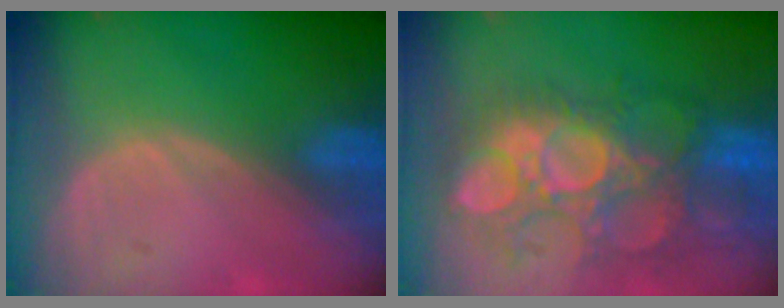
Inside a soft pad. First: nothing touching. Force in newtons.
{"total": 11.7, "press": 11.1, "slide": 3.7}